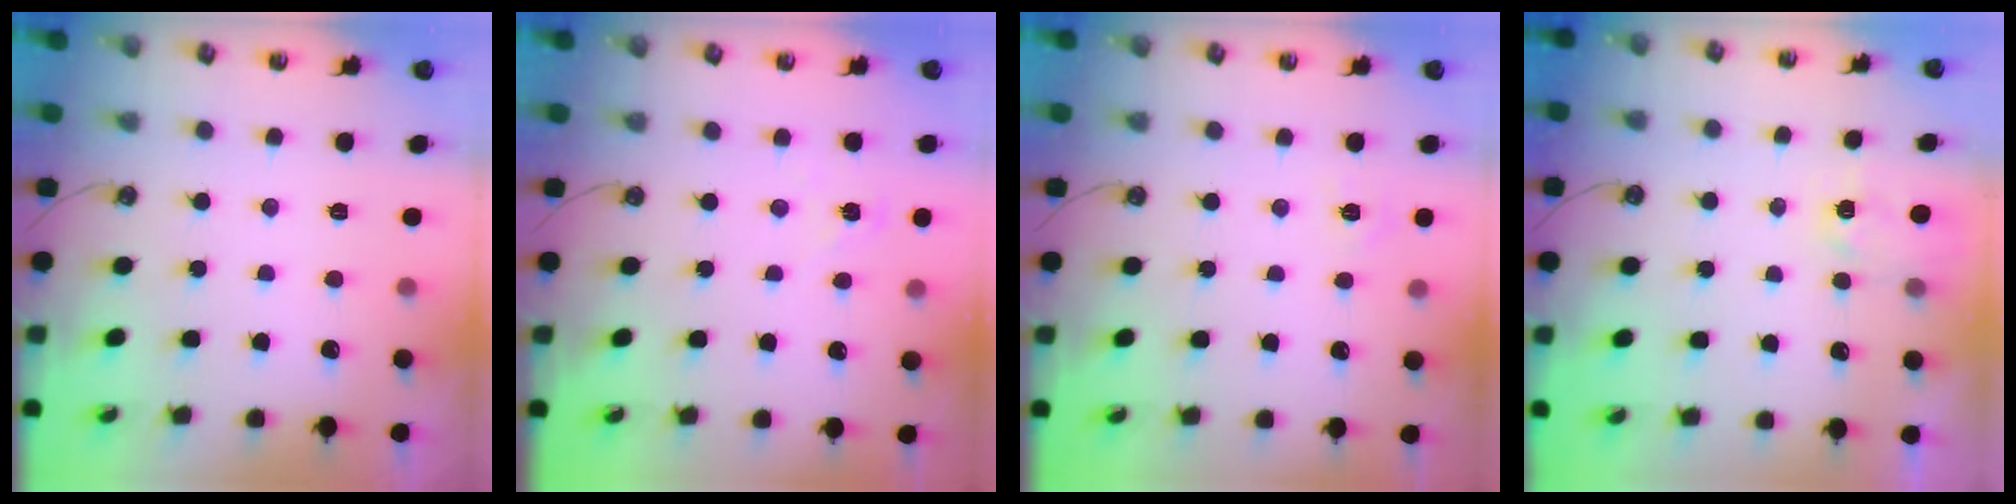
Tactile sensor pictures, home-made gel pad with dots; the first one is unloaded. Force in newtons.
{"total": 5.6, "press": 5.6, "slide": 0.4}
{"total": 6.5, "press": 6.5, "slide": 0.8}
{"total": 3.0, "press": 2.9, "slide": 0.5}